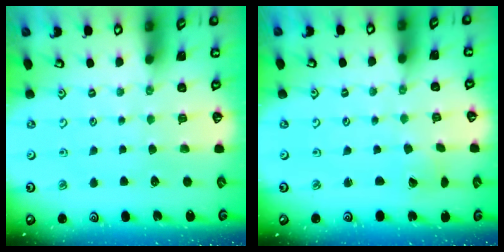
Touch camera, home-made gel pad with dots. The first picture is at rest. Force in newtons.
{"total": 0.6, "press": 0.6, "slide": 0.1}